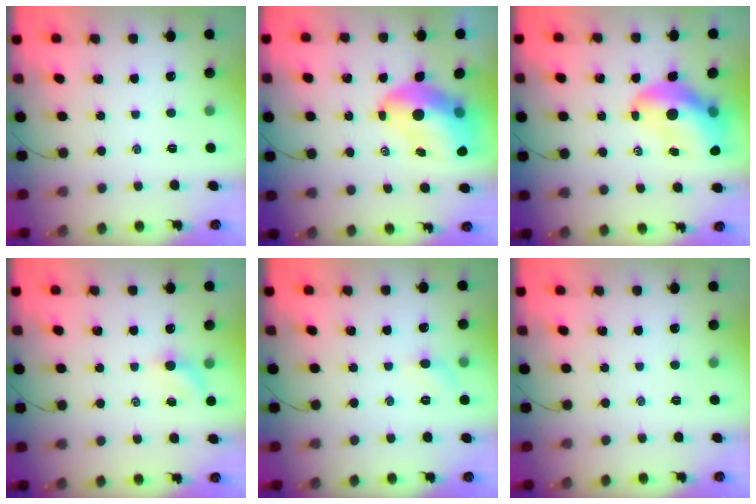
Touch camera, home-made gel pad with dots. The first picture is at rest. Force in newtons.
{"total": 10.3, "press": 9.9, "slide": 2.7}
{"total": 13.9, "press": 13.3, "slide": 4.1}
{"total": 3.5, "press": 3.4, "slide": 0.9}
{"total": 5.1, "press": 4.8, "slide": 1.7}
{"total": 0.0}